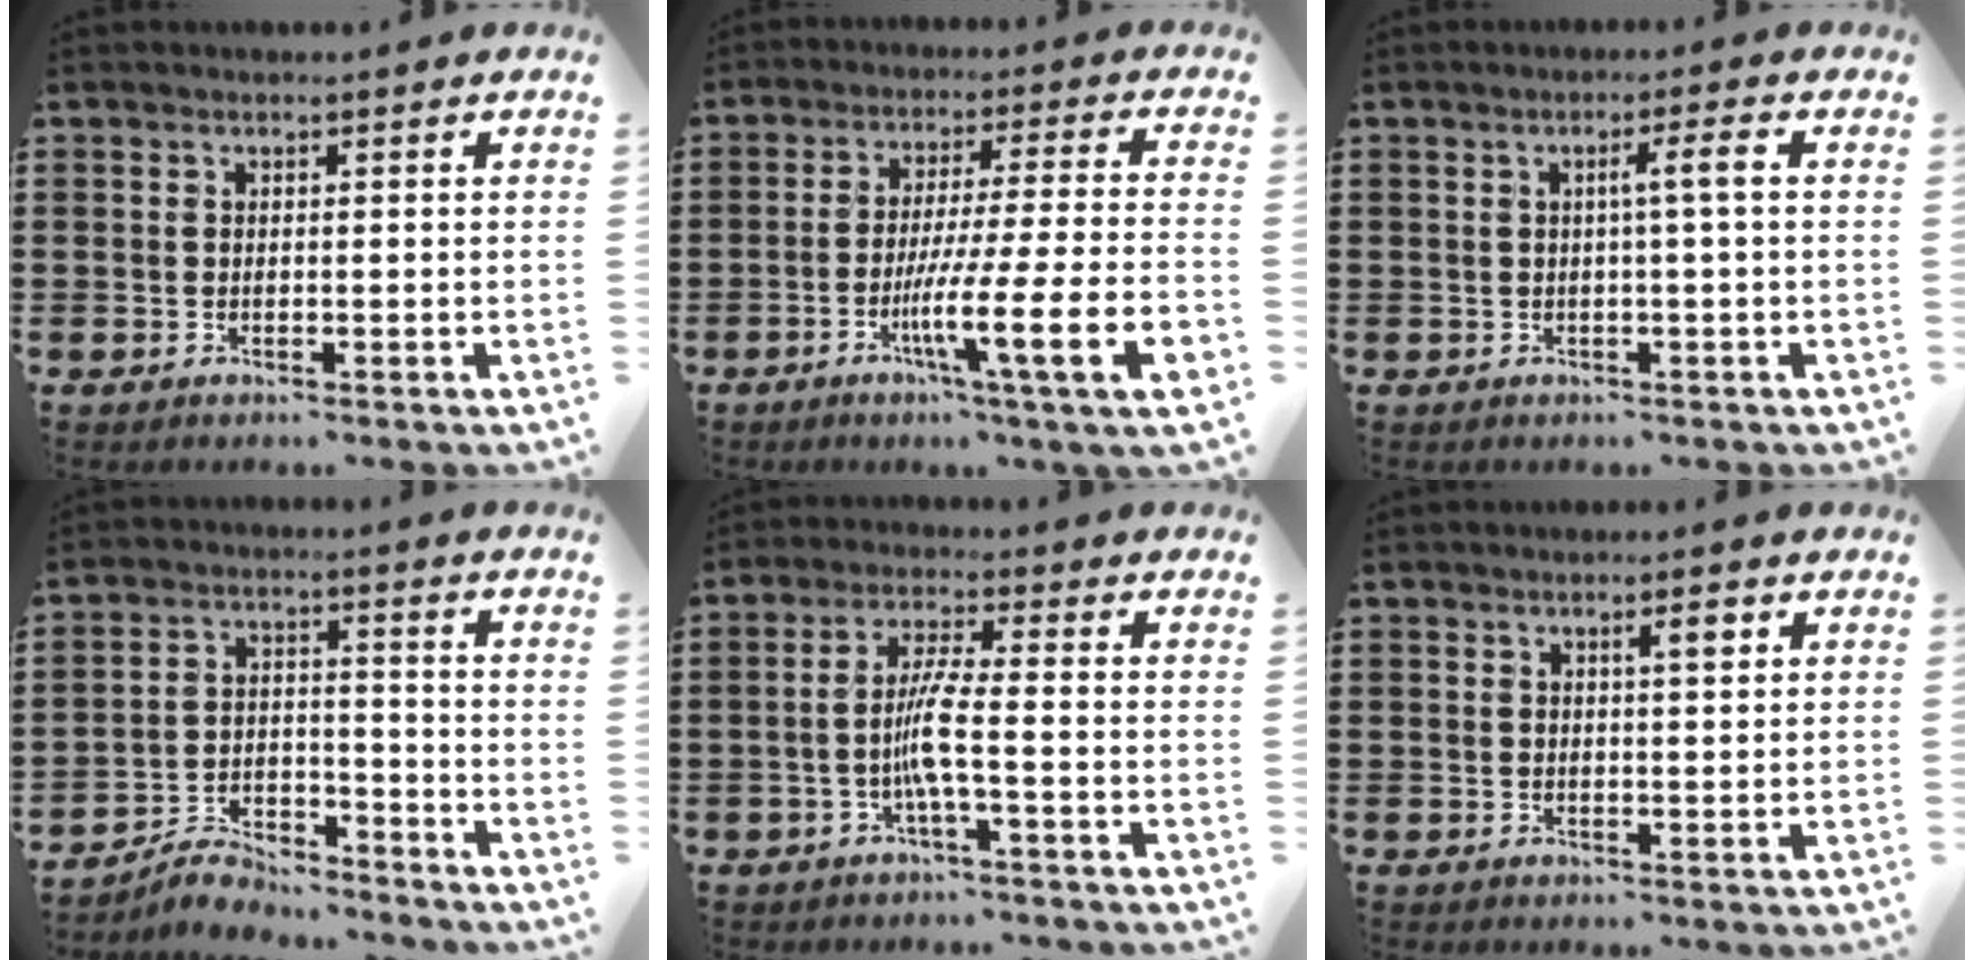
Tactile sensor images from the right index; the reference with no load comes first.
{"total": 12.3, "force": [-5.3, 0.4, 11.1], "torque": [-0.196, -0.006, -0.097]}
{"total": 3.2, "force": [0.1, -0.2, 3.2], "torque": [-0.056, -0.002, -0.003]}
{"total": 4.8, "force": [-4.7, 0.9, 0.8], "torque": [-0.016, 0.013, -0.094]}
{"total": 5.5, "force": [-1.5, 0.3, 5.2], "torque": [-0.116, -0.009, -0.038]}
{"total": 2.3, "force": [1.0, 0.4, 2.1], "torque": [-0.033, 0.001, 0.012]}